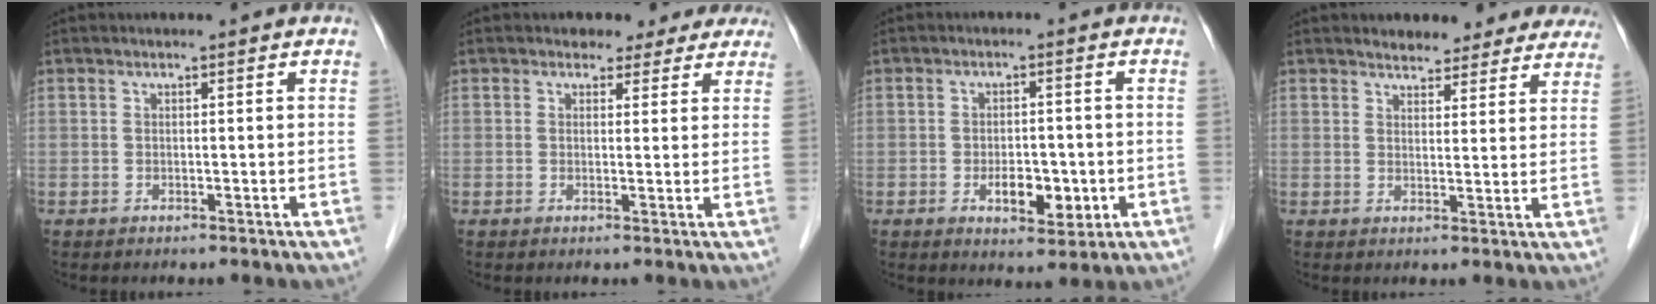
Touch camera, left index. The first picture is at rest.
{"total": 5.0, "force": [4.0, 3.0, 0.6], "torque": [0.011, 0.007, 0.033]}
{"total": 5.7, "force": [-1.7, 2.8, 4.7], "torque": [-0.071, 0.000, -0.017]}
{"total": 10.5, "force": [9.5, 3.8, 2.4], "torque": [0.003, 0.006, 0.101]}